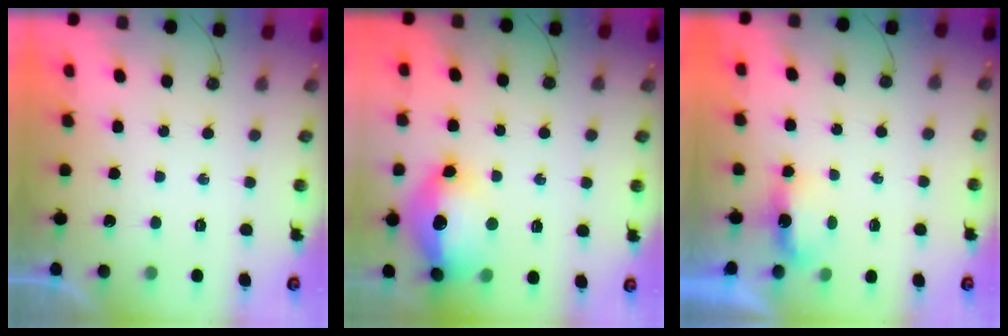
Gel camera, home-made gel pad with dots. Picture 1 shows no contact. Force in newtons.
{"total": 16.4, "press": 16.3, "slide": 1.8}
{"total": 3.8, "press": 3.7, "slide": 0.6}